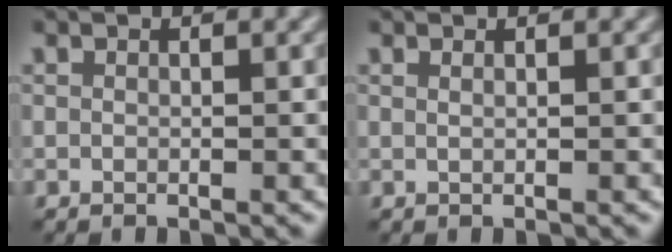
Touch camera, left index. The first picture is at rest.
{"total": 0.7, "force": [0.5, 0.3, 0.5], "torque": [-0.004, -0.004, -0.001]}